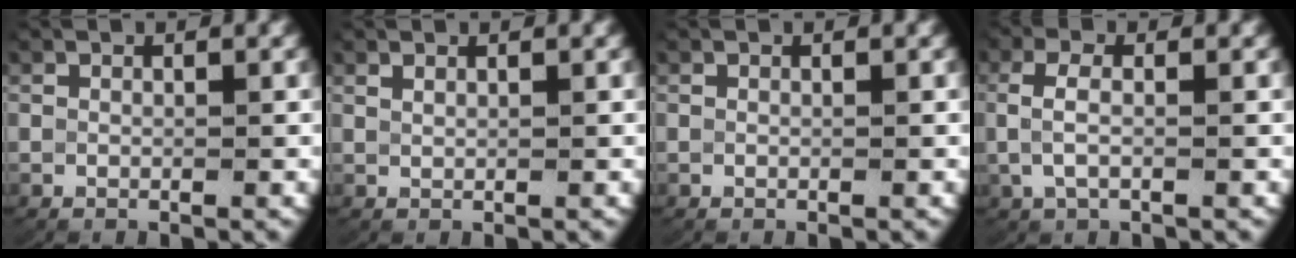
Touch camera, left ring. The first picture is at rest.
{"total": 0.8, "force": [0.7, -0.2, 0.2], "torque": [-0.004, 0.001, 0.019]}
{"total": 0.0}
{"total": 3.3, "force": [0.5, 1.6, 2.8], "torque": [-0.070, 0.002, 0.008]}